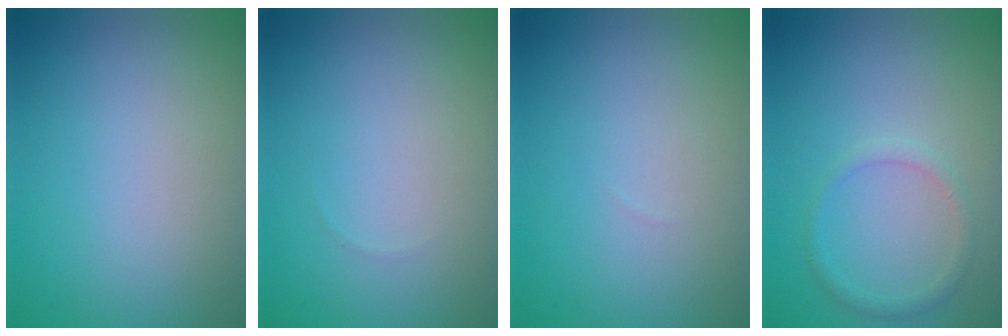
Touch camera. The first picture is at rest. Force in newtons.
{"total": 0.0}
{"total": 0.0}
{"total": 1.3, "press": 1.3, "slide": 0.0}